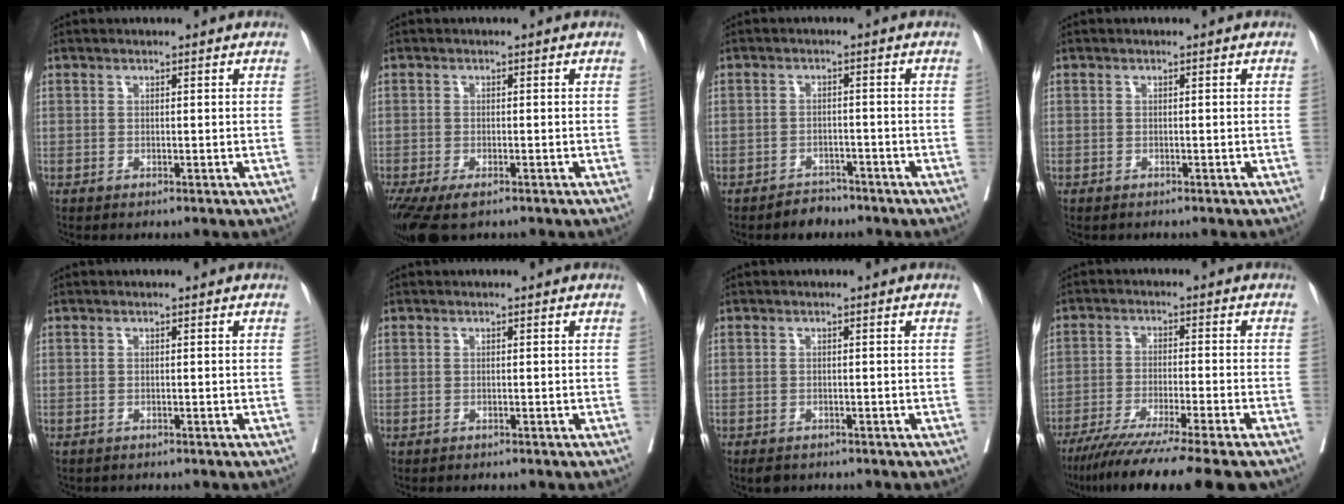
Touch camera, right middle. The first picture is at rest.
{"total": 8.0, "force": [-5.4, 3.0, 5.1], "torque": [-0.100, -0.020, -0.091]}
{"total": 2.8, "force": [-2.5, 1.4, 0.2], "torque": [-0.006, 0.004, -0.035]}
{"total": 0.9, "force": [-0.8, 0.2, 0.2], "torque": [-0.007, -0.001, -0.015]}
{"total": 1.5, "force": [-1.3, 0.6, 0.3], "torque": [-0.013, -0.003, -0.021]}
{"total": 0.6, "force": [-0.6, 0.3, 0.0], "torque": [-0.005, 0.002, -0.012]}
{"total": 2.8, "force": [-2.3, 1.2, 1.0], "torque": [-0.014, -0.004, -0.032]}
{"total": 14.8, "force": [-12.0, -1.1, 8.7], "torque": [-0.130, -0.052, -0.188]}